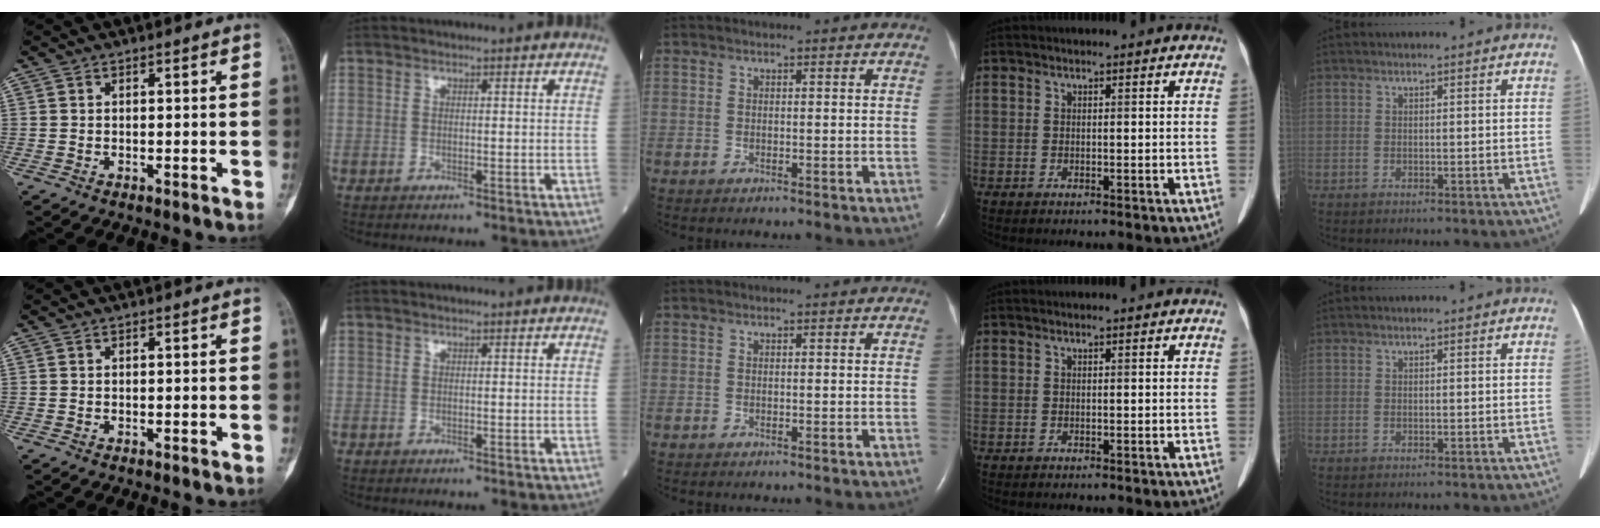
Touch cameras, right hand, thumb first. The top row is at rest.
{}